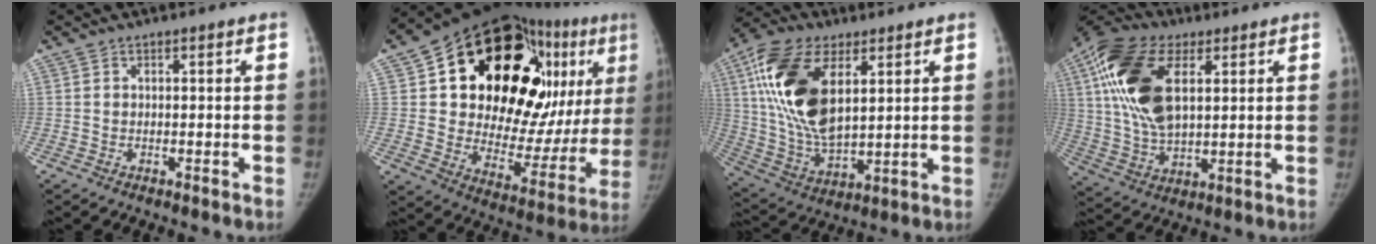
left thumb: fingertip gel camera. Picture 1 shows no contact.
{"total": 35.9, "force": [12.5, 18.4, 28.1], "torque": [-0.355, 0.009, 0.200]}
{"total": 20.6, "force": [6.6, 10.9, 16.2], "torque": [-0.311, -0.018, 0.125]}
{"total": 19.4, "force": [5.8, 10.5, 15.2], "torque": [-0.297, -0.003, 0.105]}